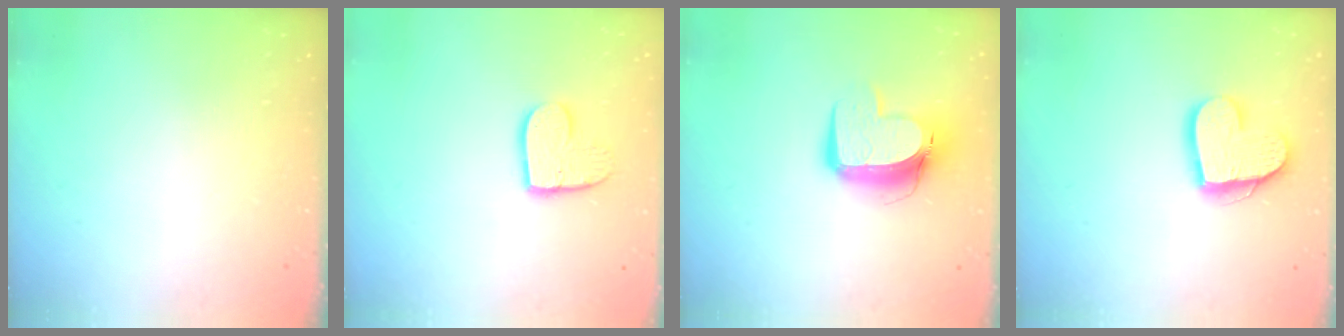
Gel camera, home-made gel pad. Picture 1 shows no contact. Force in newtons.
{"total": 10.7, "press": 10.7, "slide": 1.0}
{"total": 12.3, "press": 12.3, "slide": 1.3}
{"total": 14.8, "press": 14.7, "slide": 1.3}